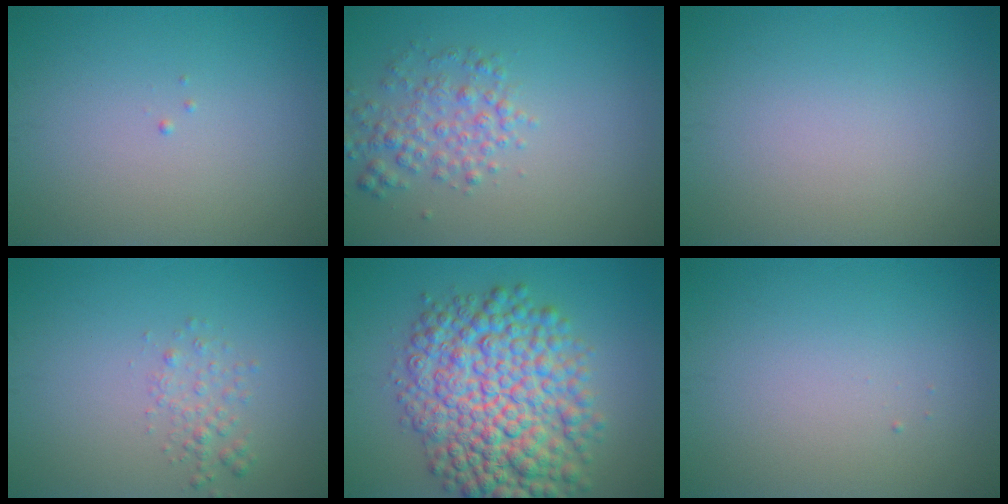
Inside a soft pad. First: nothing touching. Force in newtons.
{"total": 2.9, "press": 2.9, "slide": 0.1}
{"total": 0.0}
{"total": 1.6, "press": 1.6, "slide": 0.1}
{"total": 11.0, "press": 11.0, "slide": 0.2}
{"total": 0.0}